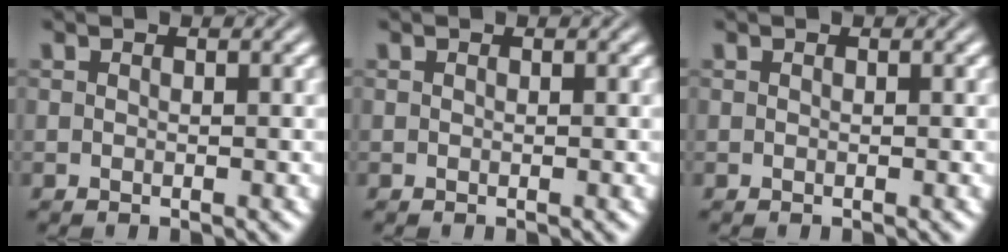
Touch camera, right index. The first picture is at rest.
{"total": 0.0}
{"total": 0.0}